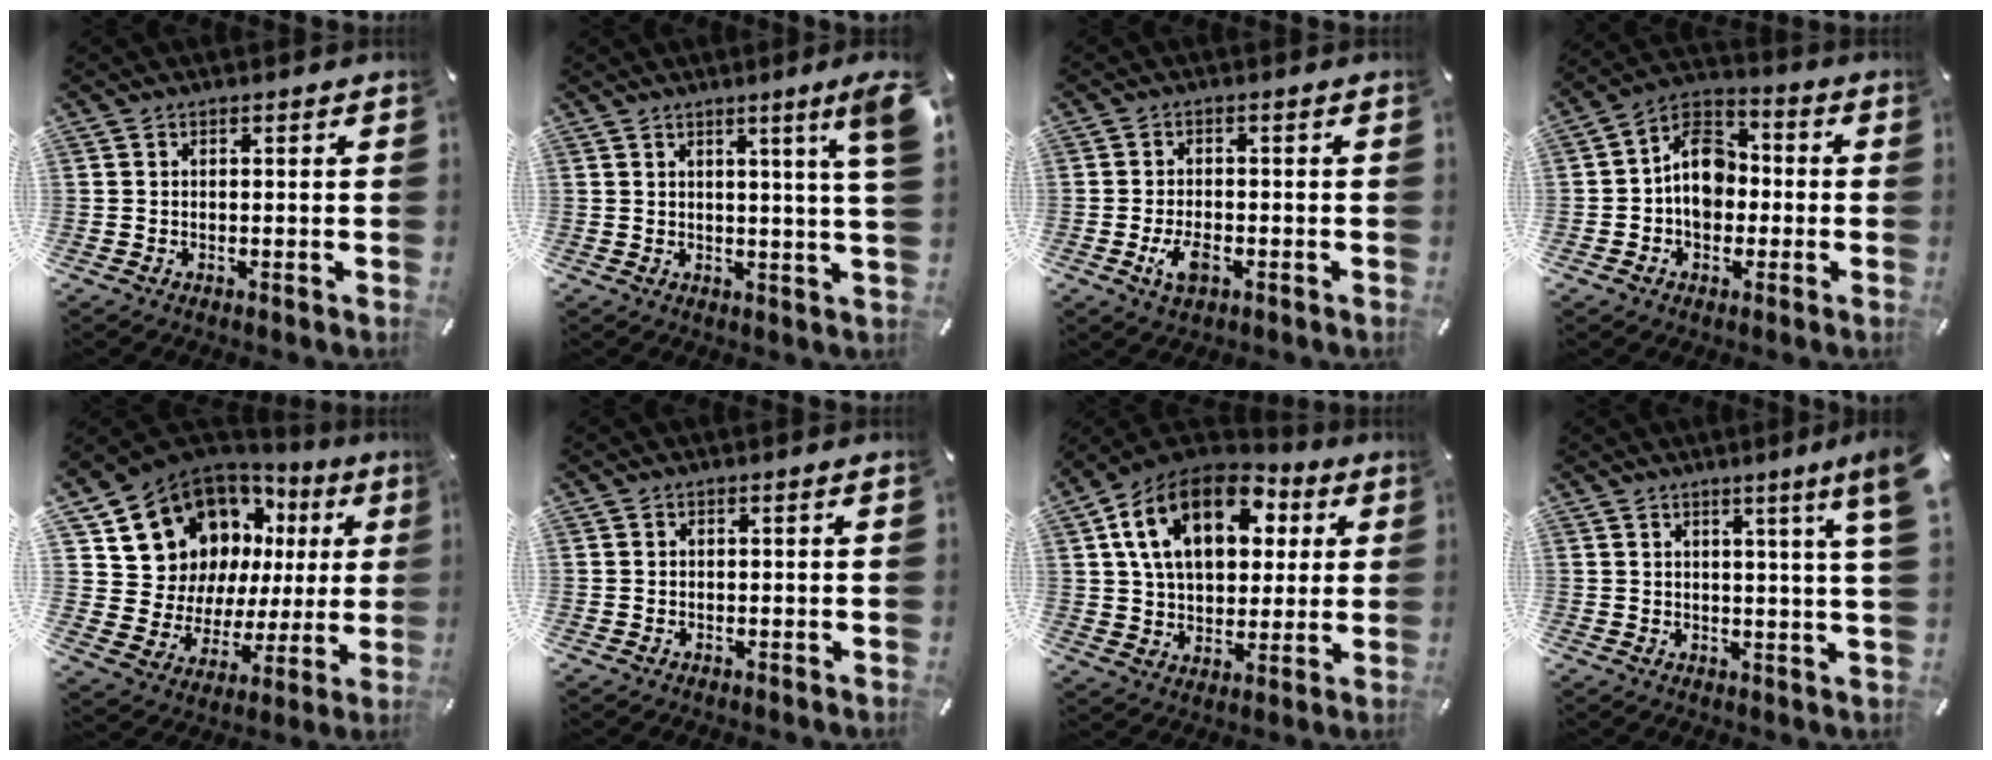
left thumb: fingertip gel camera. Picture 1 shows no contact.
{"total": 7.7, "force": [3.9, -0.8, 6.6], "torque": [-0.100, -0.023, 0.057]}
{"total": 4.7, "force": [-1.8, 2.4, 3.6], "torque": [-0.084, 0.002, -0.035]}
{"total": 11.1, "force": [-1.1, 8.9, 6.7], "torque": [-0.128, 0.023, -0.021]}
{"total": 14.8, "force": [9.2, 10.7, 4.6], "torque": [-0.097, -0.081, 0.182]}
{"total": 0.0}
{"total": 18.8, "force": [7.5, 12.1, 12.4], "torque": [-0.228, -0.008, 0.129]}
{"total": 7.2, "force": [3.9, -0.6, 6.0], "torque": [-0.096, -0.020, 0.060]}